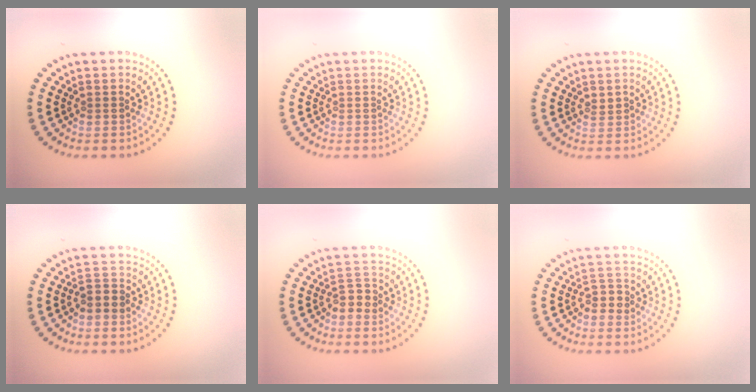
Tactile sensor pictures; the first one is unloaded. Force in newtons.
{"total": 0.0}
{"total": 0.9, "press": 0.9, "slide": 0.3}
{"total": 1.9, "press": 1.5, "slide": 1.1}
{"total": 1.6, "press": 1.3, "slide": 1.0}
{"total": 1.6, "press": 1.3, "slide": 0.9}